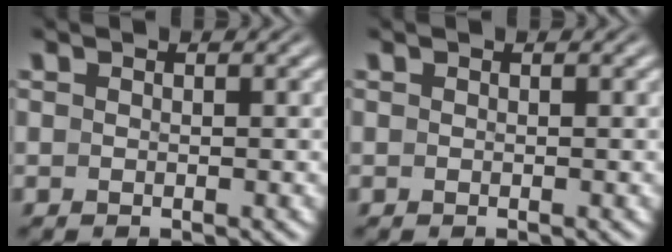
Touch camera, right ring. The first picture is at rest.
{"total": 0.0}